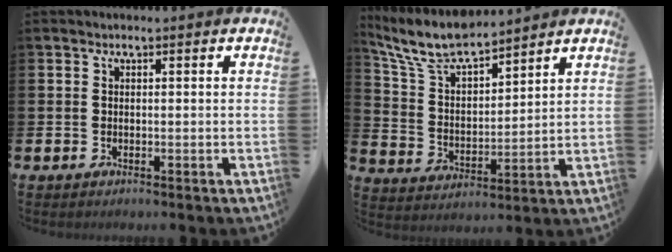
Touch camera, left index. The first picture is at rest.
{"total": 8.3, "force": [7.6, 1.7, 3.0], "torque": [-0.092, -0.038, 0.135]}